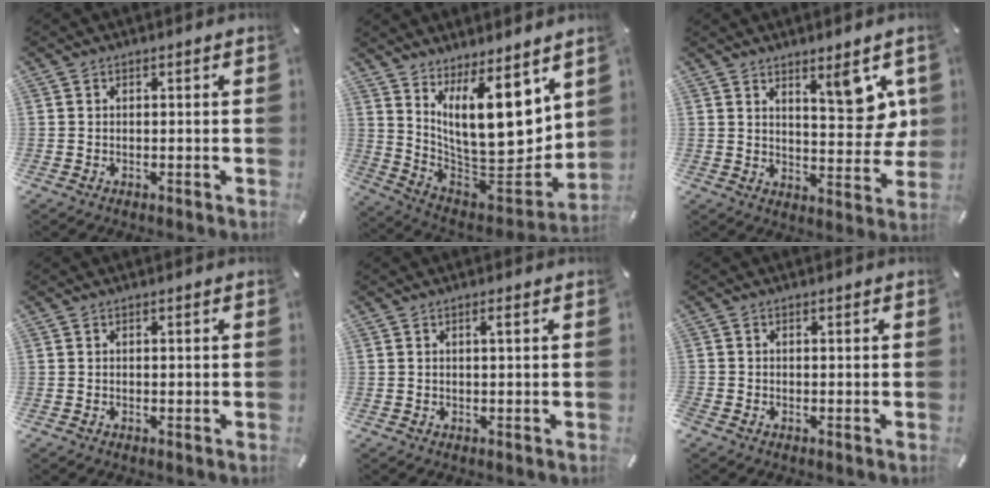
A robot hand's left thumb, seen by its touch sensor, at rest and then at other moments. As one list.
[{"total": 19.5, "force": [7.9, 9.7, 15.0], "torque": [-0.240, -0.078, 0.142]}, {"total": 10.1, "force": [6.2, 4.0, 6.9], "torque": [-0.075, -0.045, 0.101]}, {"total": 0.0}, {"total": 1.2, "force": [0.3, 0.1, 1.2], "torque": [-0.022, 0.002, 0.004]}, {"total": 0.6, "force": [-0.5, 0.3, 0.1], "torque": [-0.001, 0.001, -0.010]}]